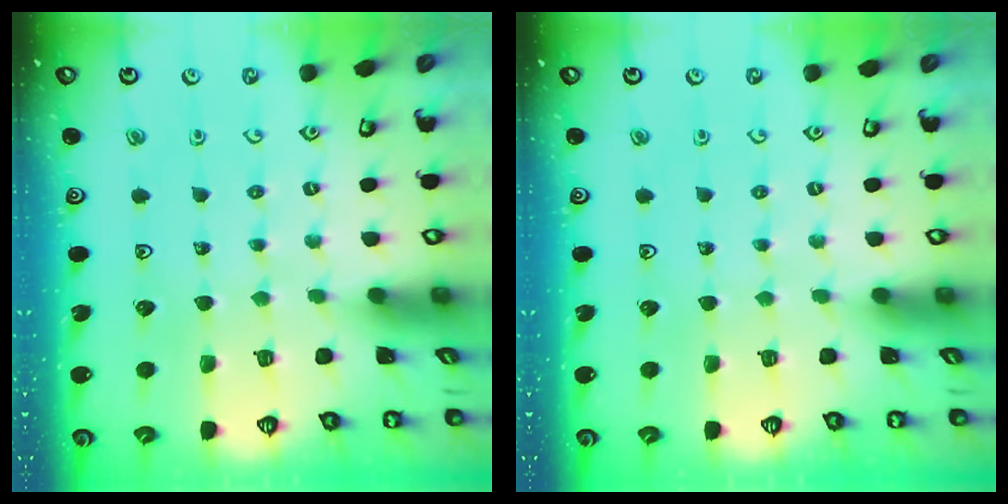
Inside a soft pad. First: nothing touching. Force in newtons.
{"total": 0.0}